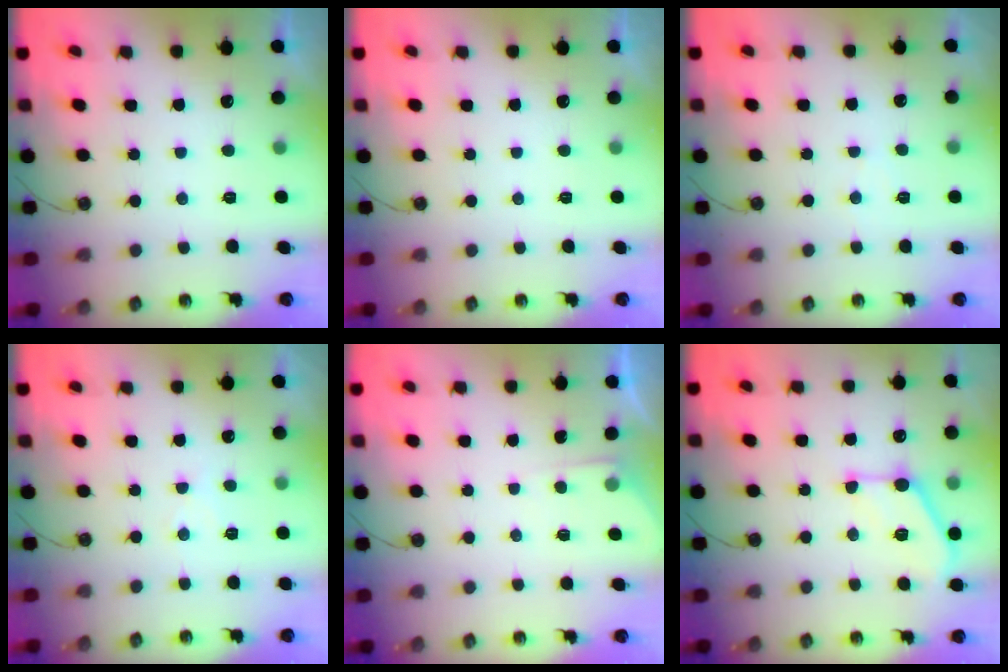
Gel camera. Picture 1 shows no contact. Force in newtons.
{"total": 0.0}
{"total": 3.8, "press": 3.8, "slide": 0.4}
{"total": 4.6, "press": 4.6, "slide": 0.7}
{"total": 2.7, "press": 2.7, "slide": 0.4}
{"total": 13.4, "press": 13.4, "slide": 0.6}